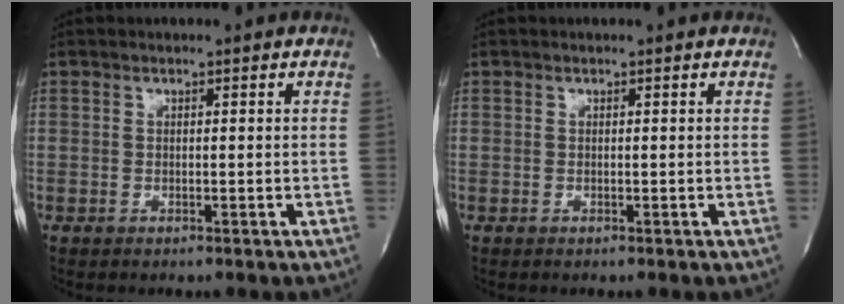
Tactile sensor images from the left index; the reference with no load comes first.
{"total": 0.0}